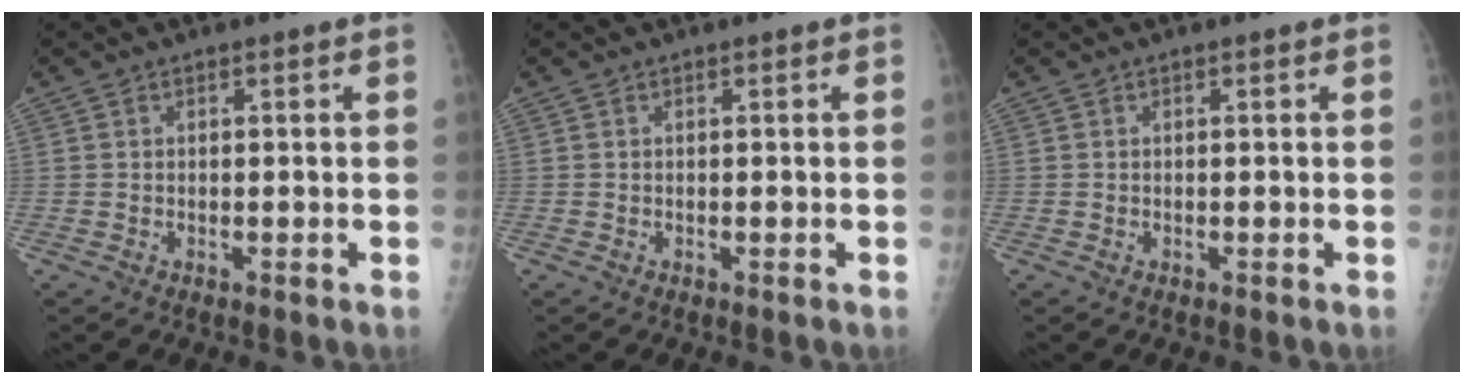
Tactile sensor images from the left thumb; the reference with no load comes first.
{"total": 0.0}
{"total": 0.0}